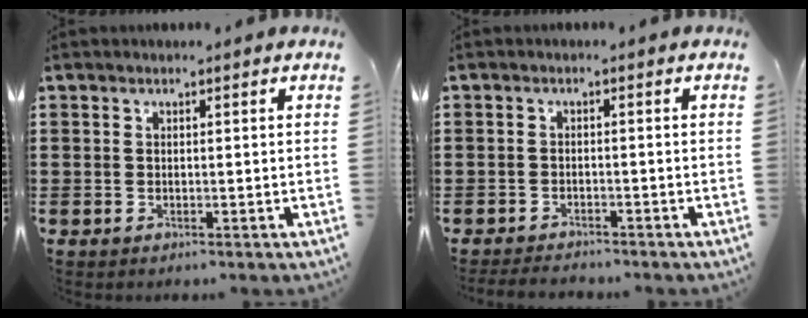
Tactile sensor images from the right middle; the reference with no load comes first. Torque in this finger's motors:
{"motor_torque": [-0.16, 0.31, -0.05, 0.00]}